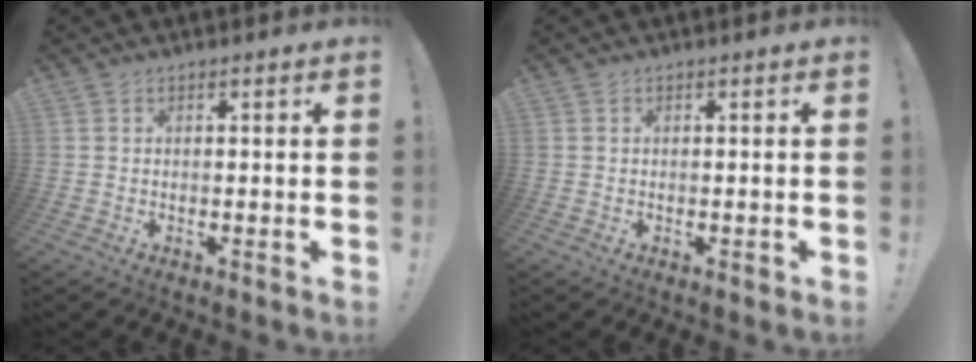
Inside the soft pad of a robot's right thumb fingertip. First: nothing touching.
{"total": 0.7, "force": [-0.2, 0.4, 0.5], "torque": [-0.006, 0.002, -0.003]}